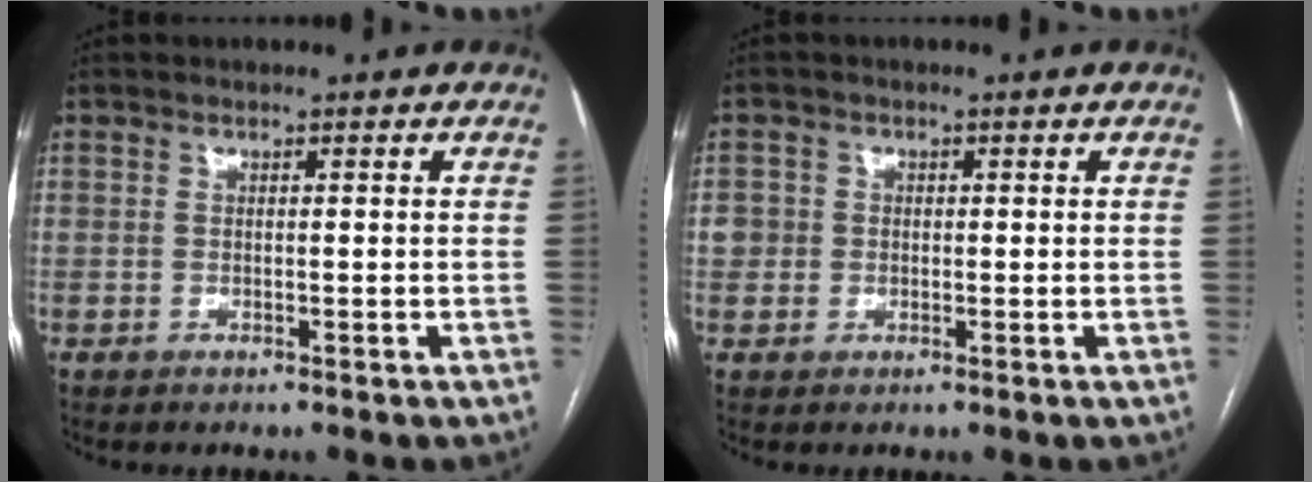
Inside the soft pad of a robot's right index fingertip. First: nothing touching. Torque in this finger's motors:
{"motor_torque": [0.10, 0.05, 0.02, 0.01]}